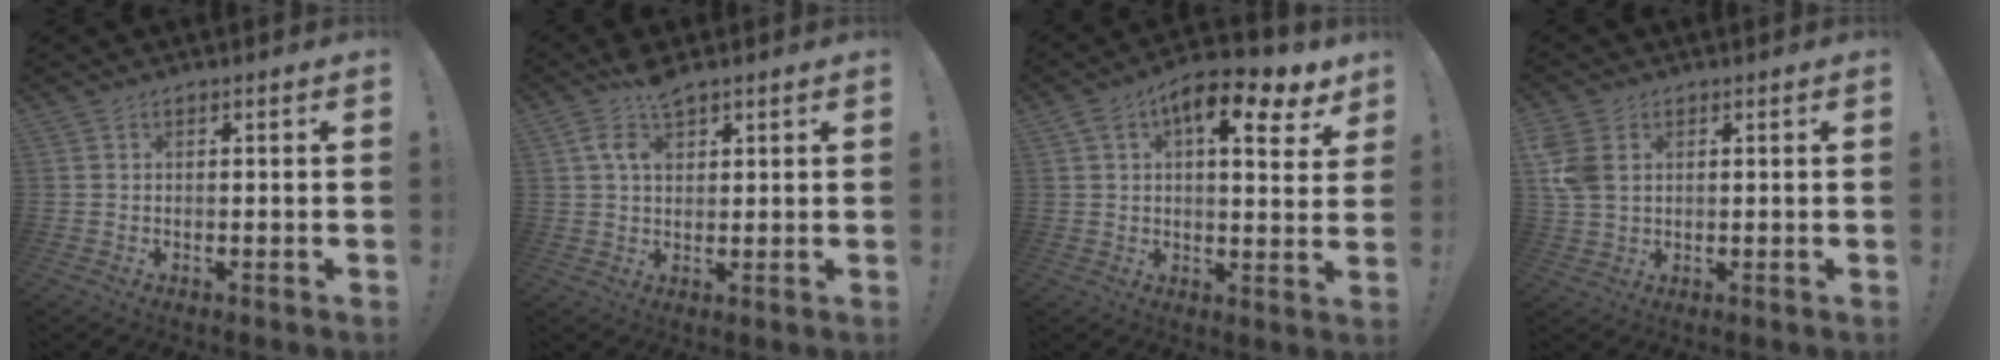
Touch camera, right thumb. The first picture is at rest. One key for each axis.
{"total": 7.5, "fx": 3.9, "fy": 3.9, "fz": 5.1, "tx": -0.091, "ty": -0.007, "tz": 0.074}
{"total": 13.2, "fx": 6.5, "fy": 5.3, "fz": 10.1, "tx": -0.138, "ty": -0.033, "tz": 0.104}
{"total": 6.9, "fx": 2.4, "fy": 4.8, "fz": 4.2, "tx": -0.092, "ty": -0.007, "tz": 0.047}